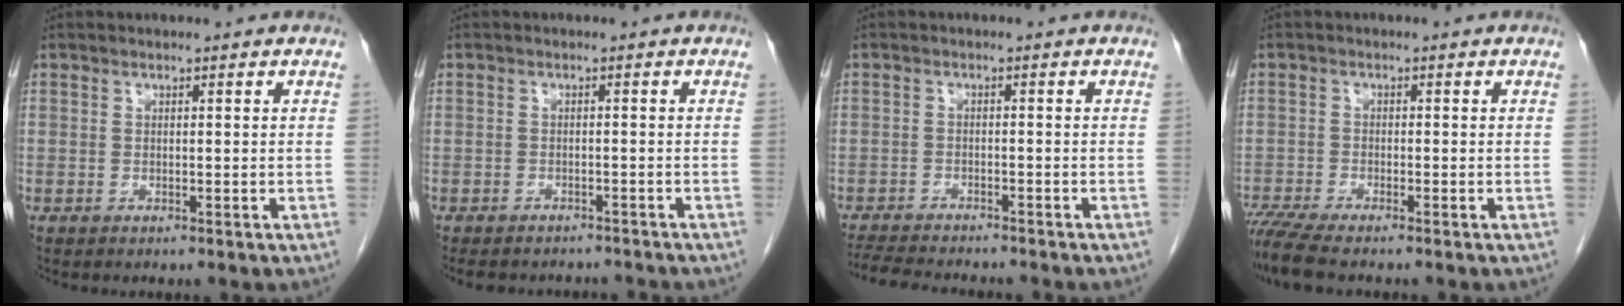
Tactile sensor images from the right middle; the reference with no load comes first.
{"total": 8.7, "force": [-7.9, 2.7, 2.2], "torque": [-0.034, 0.005, -0.092]}
{"total": 10.5, "force": [-9.5, 1.5, 4.2], "torque": [-0.065, -0.012, -0.137]}
{"total": 5.5, "force": [-4.8, 0.0, 2.8], "torque": [-0.050, -0.018, -0.086]}